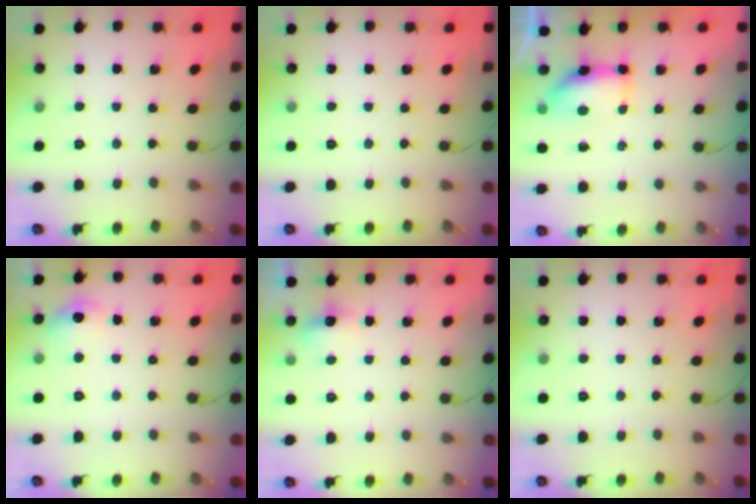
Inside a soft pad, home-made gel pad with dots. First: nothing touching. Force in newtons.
{"total": 0.0}
{"total": 8.0, "press": 7.2, "slide": 3.4}
{"total": 6.1, "press": 5.8, "slide": 1.9}
{"total": 4.4, "press": 4.1, "slide": 1.6}
{"total": 0.0}